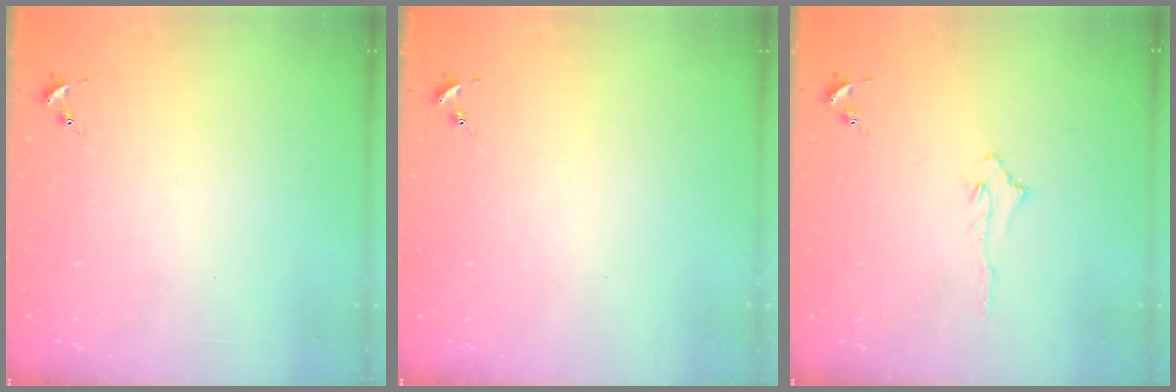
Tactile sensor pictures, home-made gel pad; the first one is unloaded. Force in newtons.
{"total": 0.0}
{"total": 3.2, "press": 3.2, "slide": 0.4}